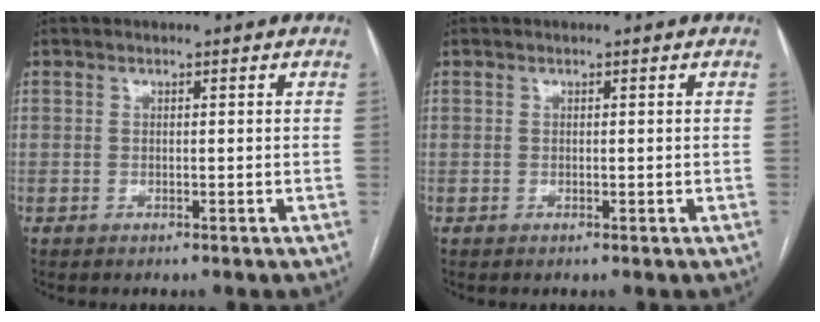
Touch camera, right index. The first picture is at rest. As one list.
[{"total": 0.0}]